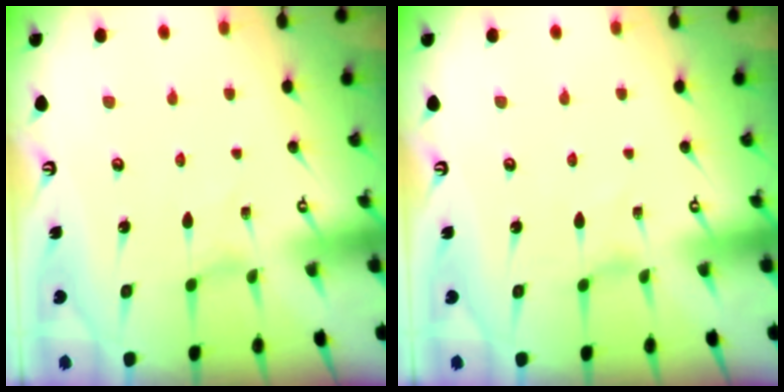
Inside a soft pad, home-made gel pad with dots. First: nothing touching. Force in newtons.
{"total": 0.0}